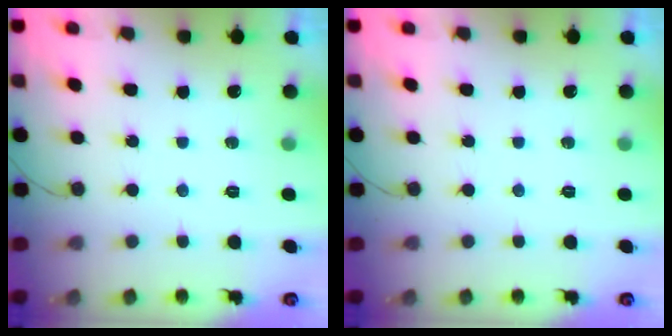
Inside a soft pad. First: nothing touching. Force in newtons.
{"total": 0.0}